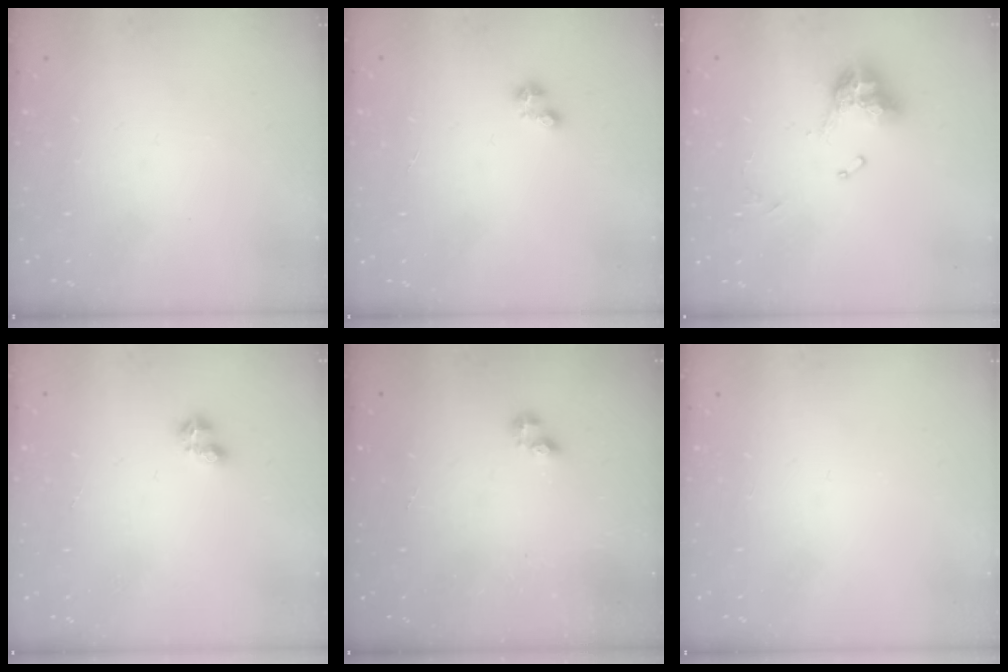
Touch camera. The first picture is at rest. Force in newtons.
{"total": 1.9, "press": 1.8, "slide": 0.2}
{"total": 10.2, "press": 10.1, "slide": 1.0}
{"total": 3.3, "press": 3.2, "slide": 0.7}
{"total": 3.3, "press": 3.2, "slide": 0.5}
{"total": 0.0}